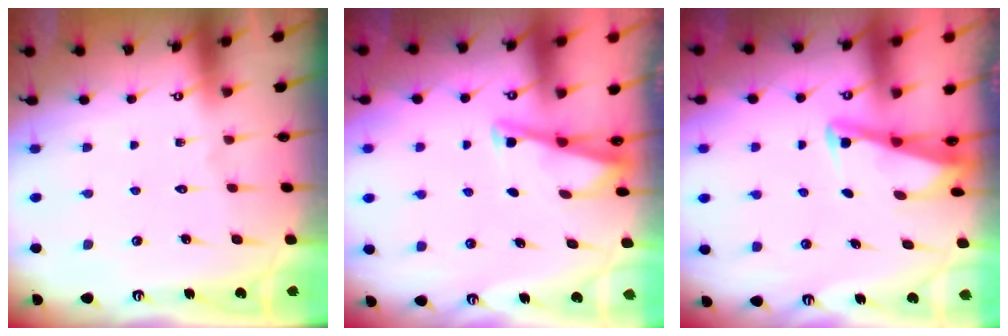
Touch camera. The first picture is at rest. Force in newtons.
{"total": 3.1, "press": 3.1, "slide": 0.3}
{"total": 2.8, "press": 2.8, "slide": 0.3}